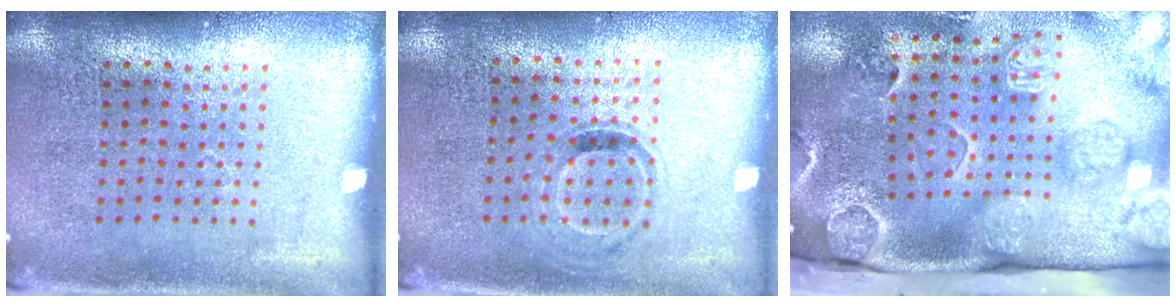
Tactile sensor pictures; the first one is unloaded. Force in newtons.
{"total": 0.9, "press": 0.7, "slide": 0.5}
{"total": 4.5, "press": 3.4, "slide": 3.0}